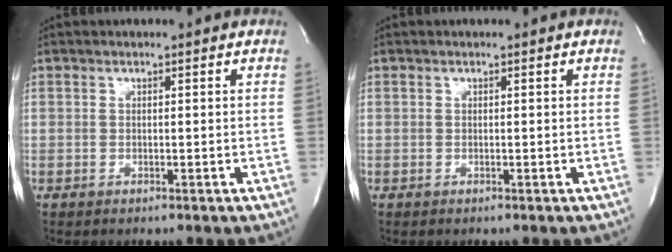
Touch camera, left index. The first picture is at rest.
{"total": 0.0}